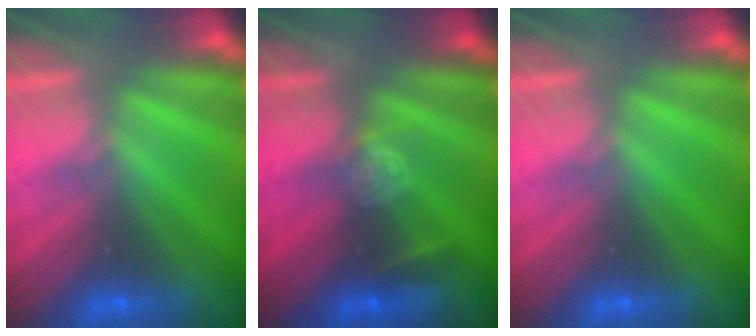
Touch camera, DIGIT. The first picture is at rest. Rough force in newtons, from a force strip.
{"total": 3.7}
{"total": 0.0}